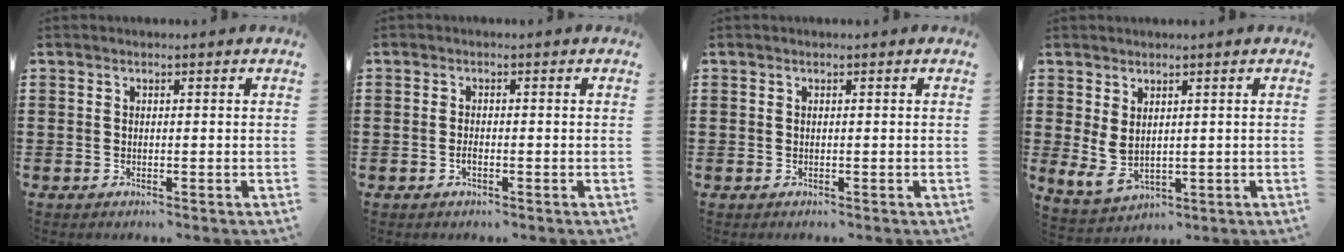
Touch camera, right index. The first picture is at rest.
{"total": 0.8, "force": [-0.5, 0.2, 0.6], "torque": [-0.011, -0.004, -0.008]}
{"total": 0.0}
{"total": 3.2, "force": [1.4, 1.8, 2.2], "torque": [-0.069, -0.008, 0.023]}